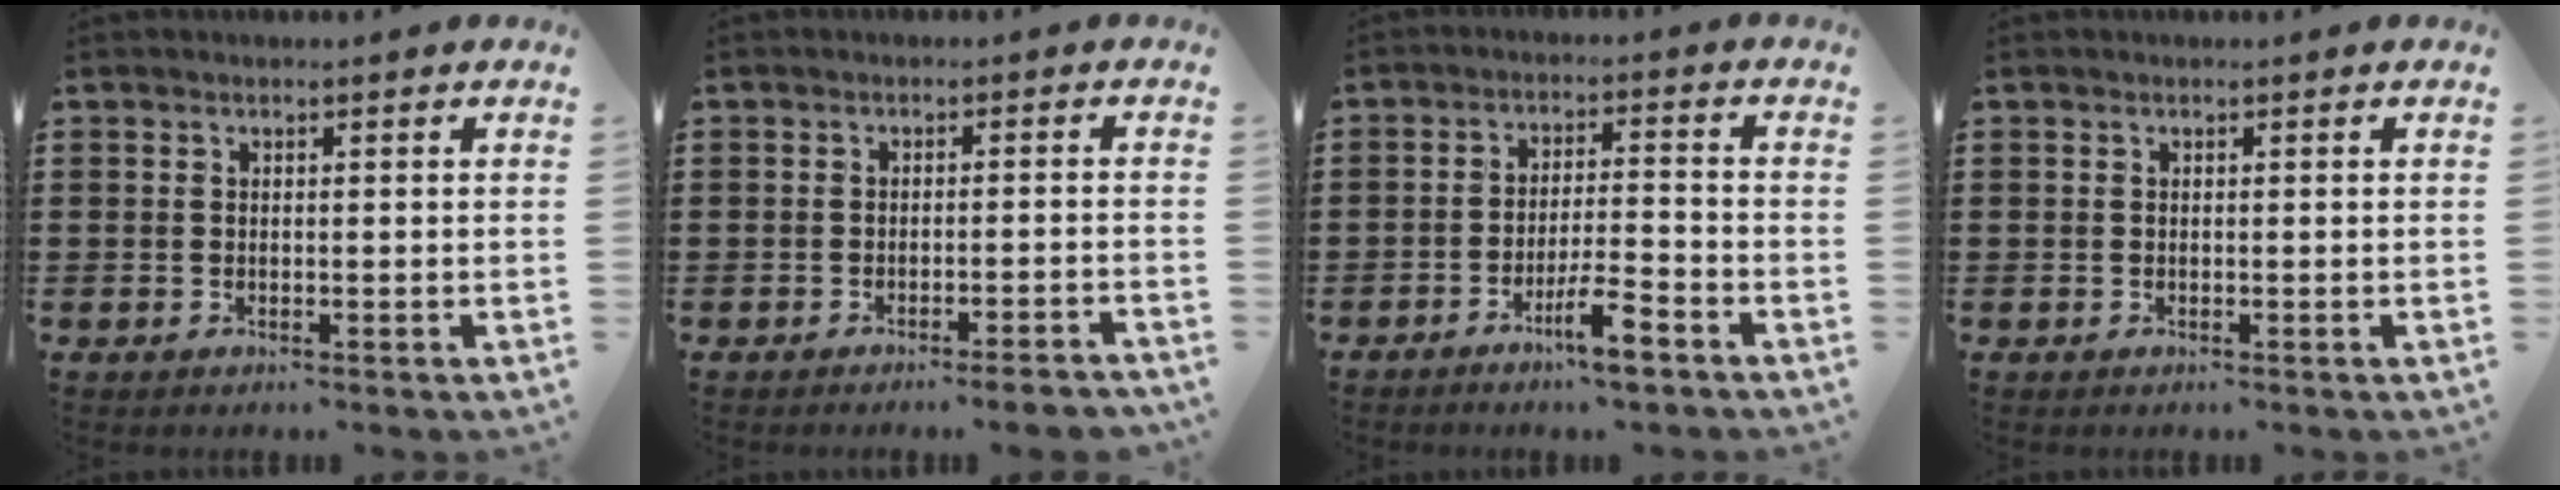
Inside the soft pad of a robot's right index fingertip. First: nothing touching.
{"total": 2.7, "force": [-2.3, -0.2, 1.4], "torque": [-0.023, -0.004, -0.043]}
{"total": 5.9, "force": [-4.1, 0.8, 4.2], "torque": [-0.081, 0.001, -0.076]}
{"total": 0.0}